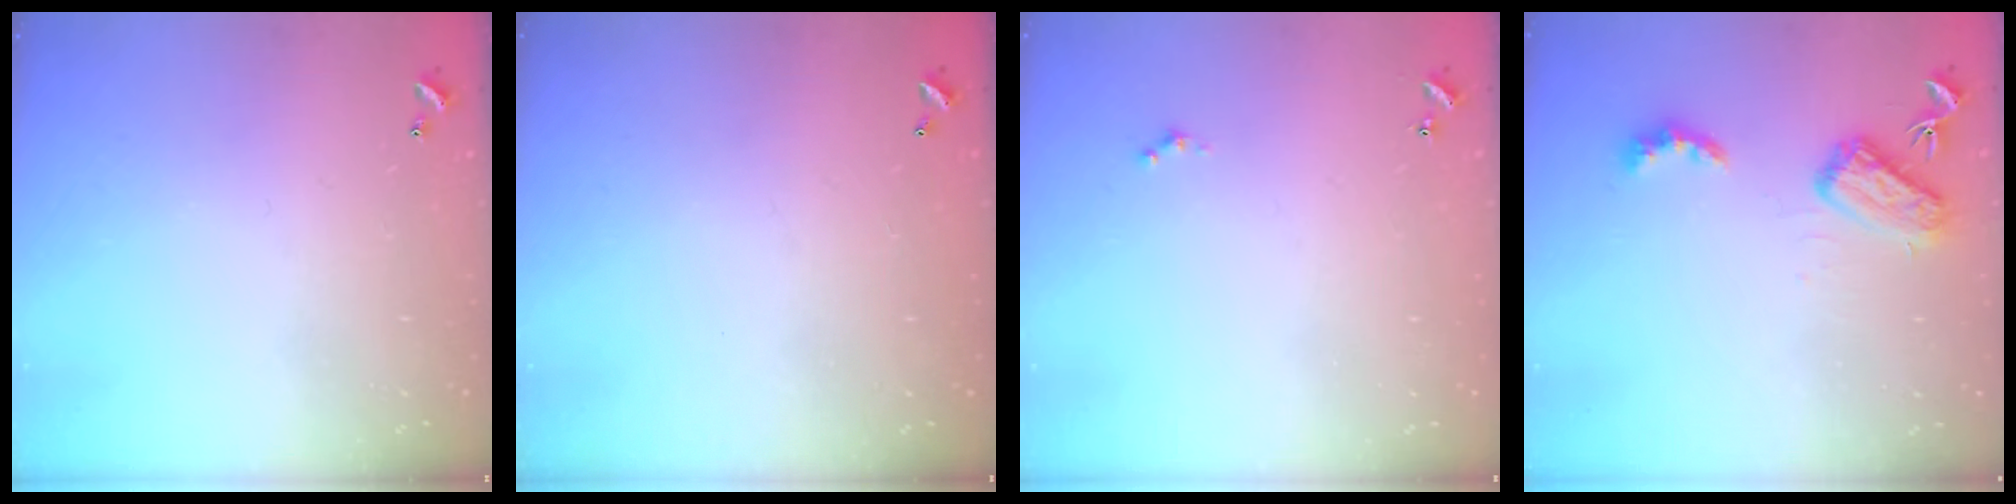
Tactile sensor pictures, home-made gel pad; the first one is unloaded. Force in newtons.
{"total": 2.9, "press": 2.9, "slide": 0.1}
{"total": 0.0}
{"total": 6.0, "press": 6.0, "slide": 0.1}